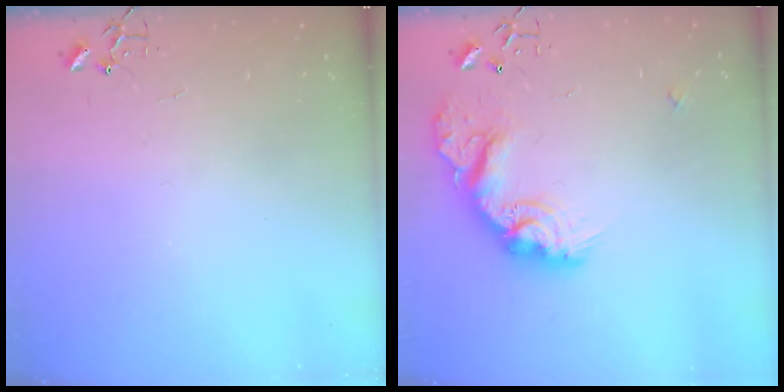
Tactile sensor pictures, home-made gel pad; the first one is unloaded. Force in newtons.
{"total": 21.0, "press": 20.9, "slide": 1.3}